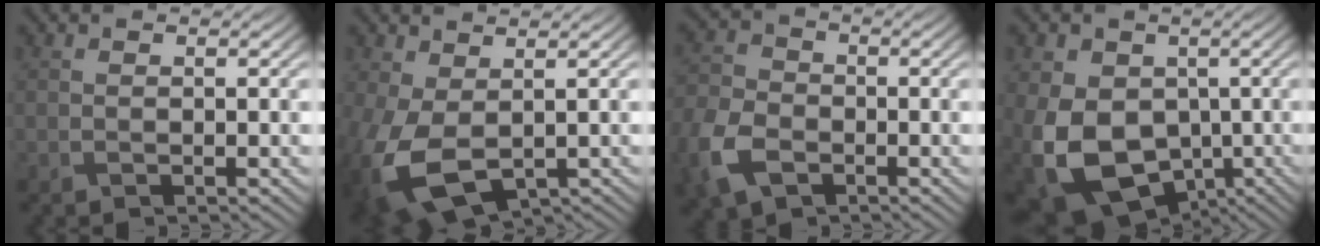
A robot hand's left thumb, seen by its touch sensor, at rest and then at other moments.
{"total": 9.8, "force": [-1.7, 6.1, 7.5], "torque": [-0.214, -0.032, -0.015]}
{"total": 8.7, "force": [-3.9, 5.9, 5.1], "torque": [-0.152, -0.019, -0.086]}
{"total": 15.1, "force": [-3.3, 11.3, 9.5], "torque": [-0.197, -0.030, -0.049]}